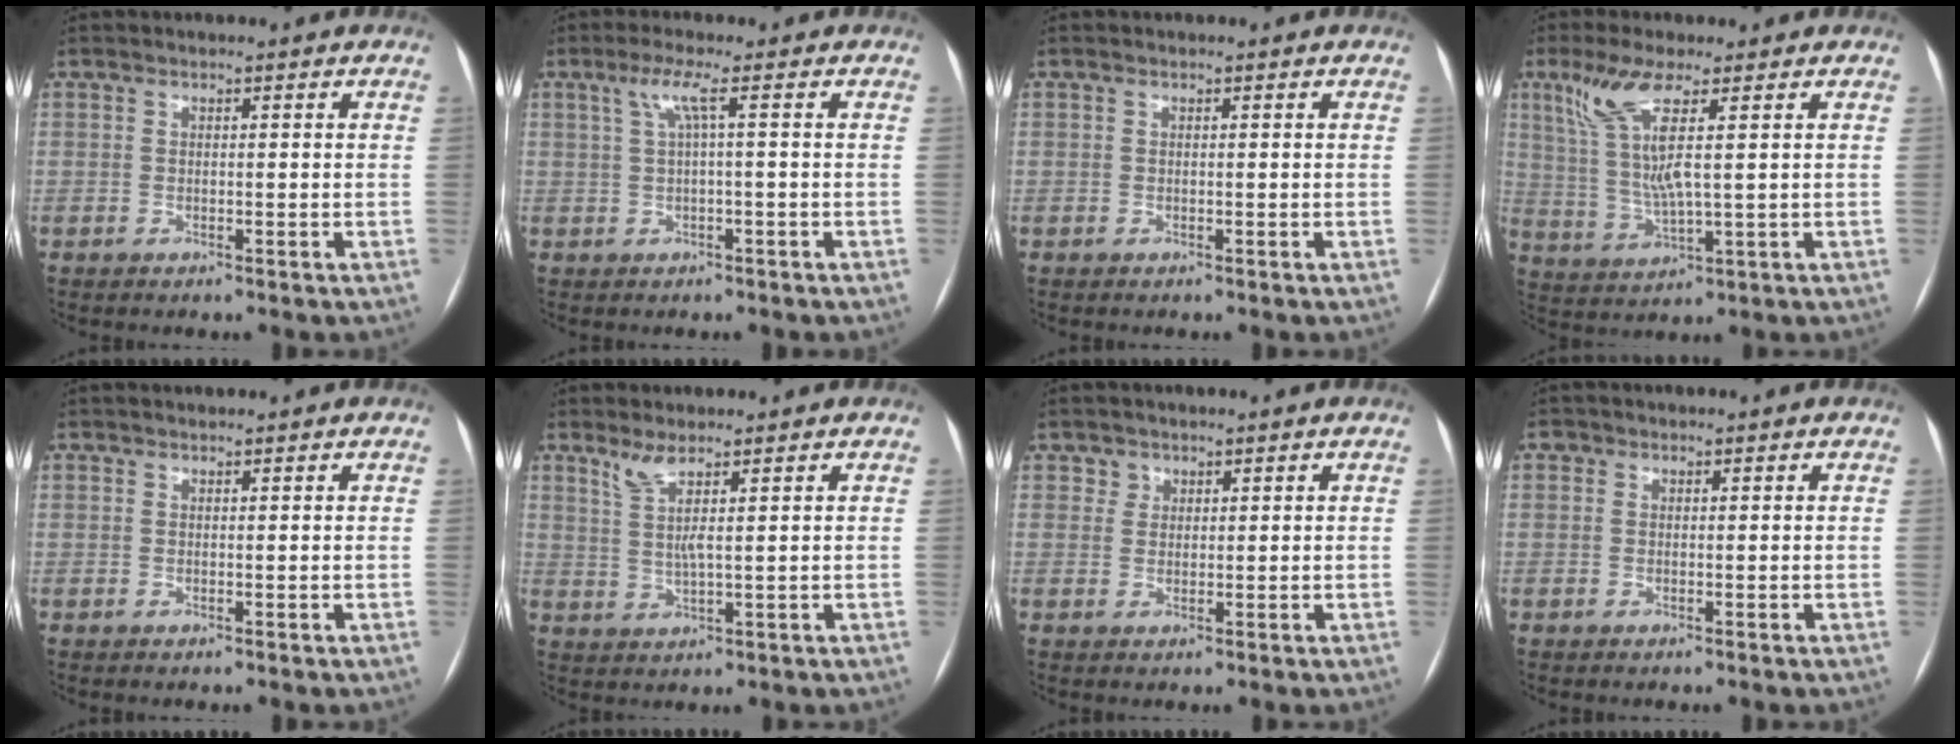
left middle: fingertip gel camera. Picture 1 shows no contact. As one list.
[{"total": 3.0, "force": [0.8, -0.6, 2.9], "torque": [-0.069, 0.012, 0.021]}, {"total": 0.0}, {"total": 8.7, "force": [3.5, 0.8, 7.9], "torque": [-0.180, 0.000, 0.074]}, {"total": 0.8, "force": [0.8, 0.1, 0.1], "torque": [-0.007, 0.014, 0.018]}, {"total": 3.6, "force": [2.4, 0.0, 2.7], "torque": [-0.064, -0.004, 0.052]}, {"total": 1.5, "force": [1.0, 1.2, -0.2], "torque": [0.014, 0.001, 0.010]}, {"total": 0.6, "force": [0.3, 0.5, 0.0], "torque": [0.003, 0.001, 0.002]}]